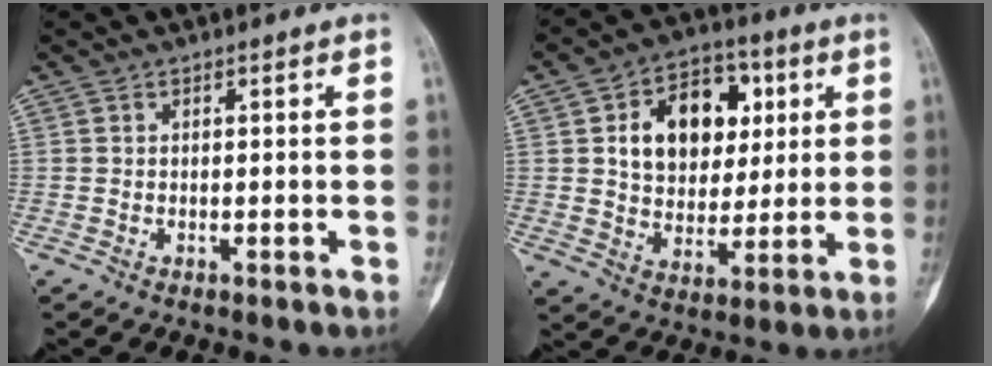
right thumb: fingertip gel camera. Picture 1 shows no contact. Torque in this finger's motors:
{"motor_torque": [-0.58, 1.01, 0.37, 0.34, 0.05]}